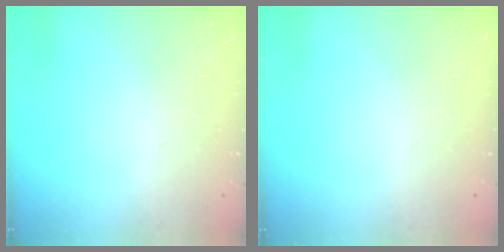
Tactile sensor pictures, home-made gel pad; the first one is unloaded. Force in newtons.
{"total": 0.0}